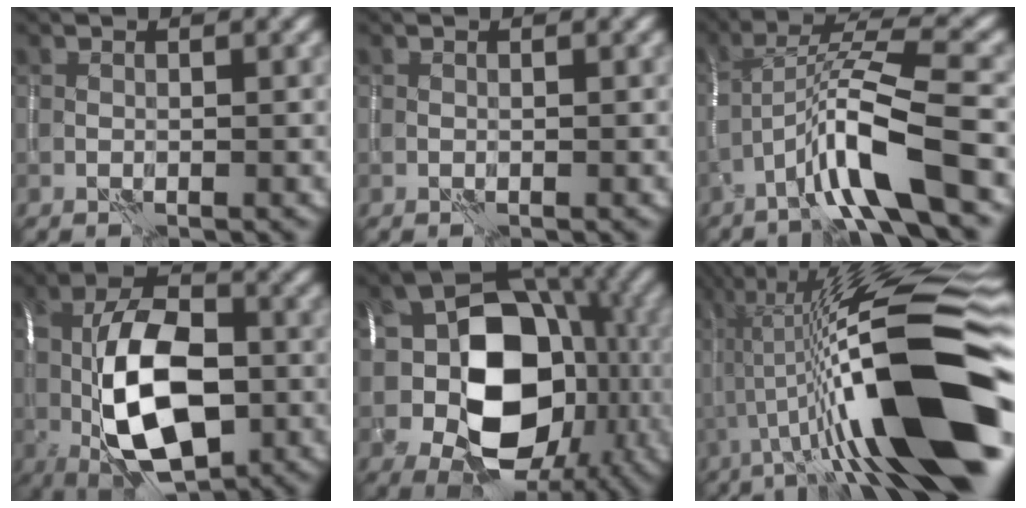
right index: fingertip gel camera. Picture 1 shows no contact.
{"total": 0.0}
{"total": 8.1, "force": [-4.0, 1.0, 7.0], "torque": [-0.129, 0.018, -0.076]}
{"total": 12.6, "force": [-2.8, 6.4, 10.5], "torque": [-0.176, 0.007, -0.060]}
{"total": 14.2, "force": [-2.1, 10.0, 9.9], "torque": [-0.117, -0.008, -0.044]}
{"total": 18.0, "force": [-2.0, 3.6, 17.5], "torque": [-0.275, 0.040, -0.042]}